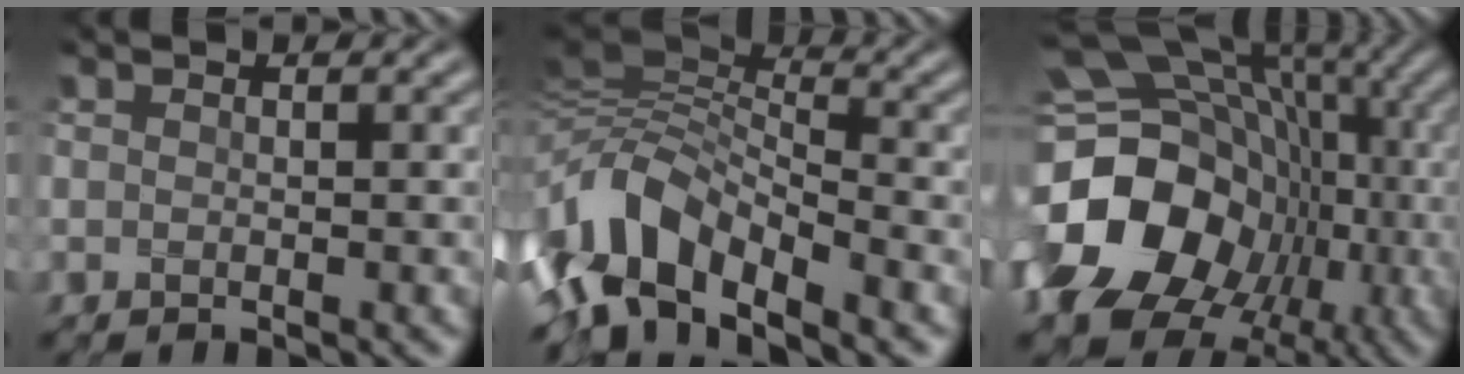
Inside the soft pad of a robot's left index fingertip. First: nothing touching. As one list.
[{"total": 7.8, "force": [-5.1, 3.1, 5.1], "torque": [-0.095, 0.009, -0.111]}, {"total": 19.4, "force": [-3.4, 15.9, 10.5], "torque": [-0.187, -0.016, -0.065]}]